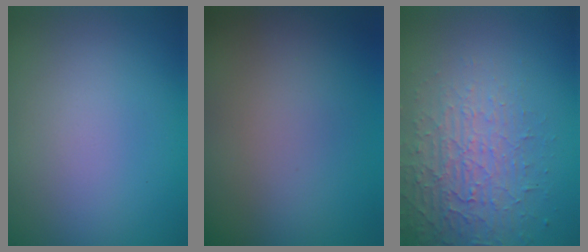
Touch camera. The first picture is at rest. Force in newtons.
{"total": 0.0}
{"total": 3.7, "press": 3.5, "slide": 1.4}